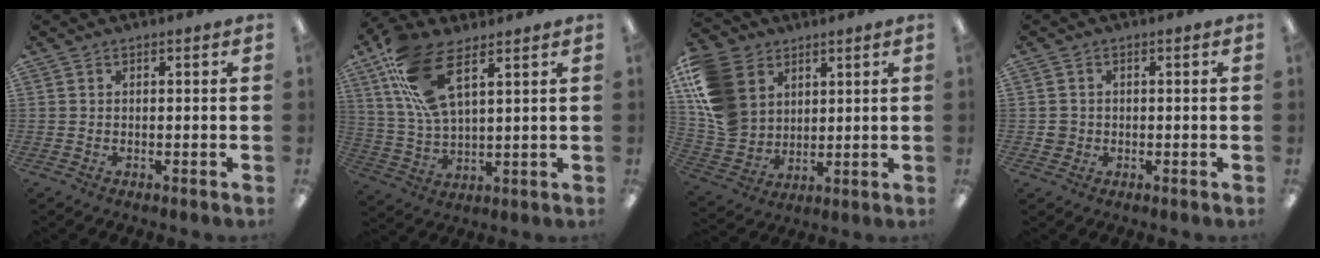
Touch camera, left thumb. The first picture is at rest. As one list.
[{"total": 15.1, "force": [8.4, 6.2, 10.9], "torque": [-0.236, -0.022, 0.156]}, {"total": 14.6, "force": [5.9, 11.5, 6.7], "torque": [-0.172, -0.014, 0.119]}, {"total": 2.6, "force": [-0.3, 2.6, 0.6], "torque": [-0.004, 0.002, -0.009]}]